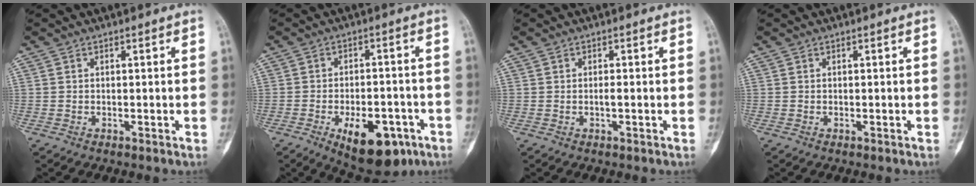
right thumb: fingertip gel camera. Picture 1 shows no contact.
{"total": 13.5, "force": [-6.3, 6.7, 9.8], "torque": [-0.123, 0.020, -0.080]}
{"total": 0.8, "force": [-0.1, 0.2, 0.7], "torque": [-0.017, -0.001, -0.003]}
{"total": 0.0}